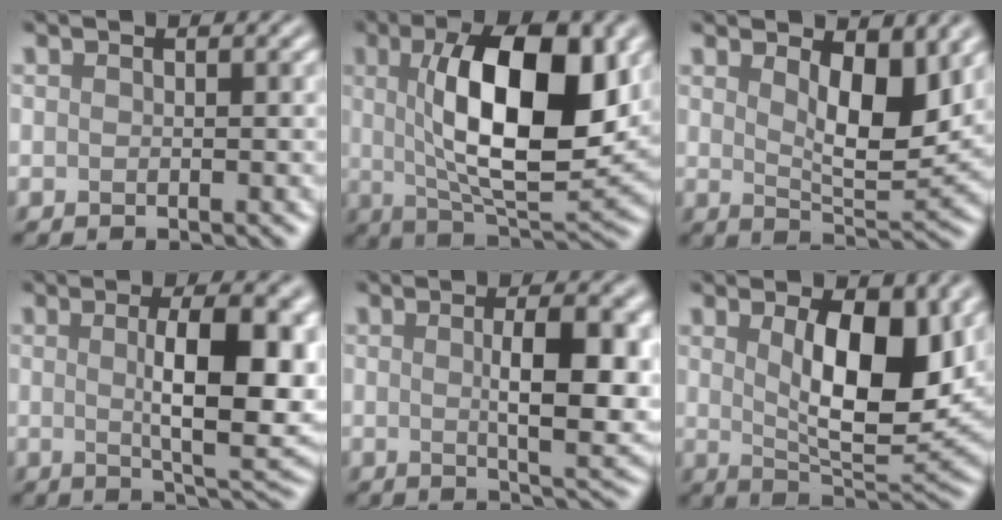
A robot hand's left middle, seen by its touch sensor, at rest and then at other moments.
{"total": 11.8, "force": [2.2, 4.2, 10.9], "torque": [-0.169, 0.003, 0.038]}
{"total": 5.7, "force": [2.3, 2.0, 4.9], "torque": [-0.077, -0.009, 0.040]}
{"total": 9.0, "force": [0.9, 2.5, 8.6], "torque": [-0.116, -0.001, 0.018]}
{"total": 7.0, "force": [0.5, 1.8, 6.7], "torque": [-0.095, -0.001, 0.013]}
{"total": 8.9, "force": [2.0, 3.3, 8.0], "torque": [-0.128, -0.007, 0.037]}